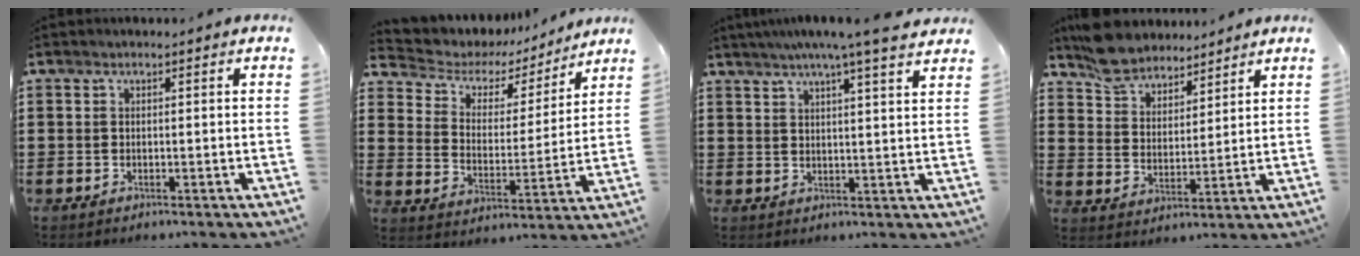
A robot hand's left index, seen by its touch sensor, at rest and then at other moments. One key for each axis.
{"total": 4.6, "fx": 3.5, "fy": 2.7, "fz": 1.2, "tx": -0.052, "ty": -0.024, "tz": 0.053}
{"total": 5.8, "fx": 4.7, "fy": -0.7, "fz": 3.4, "tx": -0.081, "ty": -0.011, "tz": 0.080}
{"total": 6.5, "fx": 6.0, "fy": 2.2, "fz": 1.0, "tx": -0.048, "ty": -0.016, "tz": 0.113}